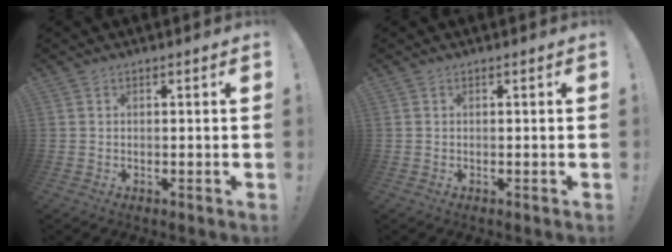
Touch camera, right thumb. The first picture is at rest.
{"total": 0.0}